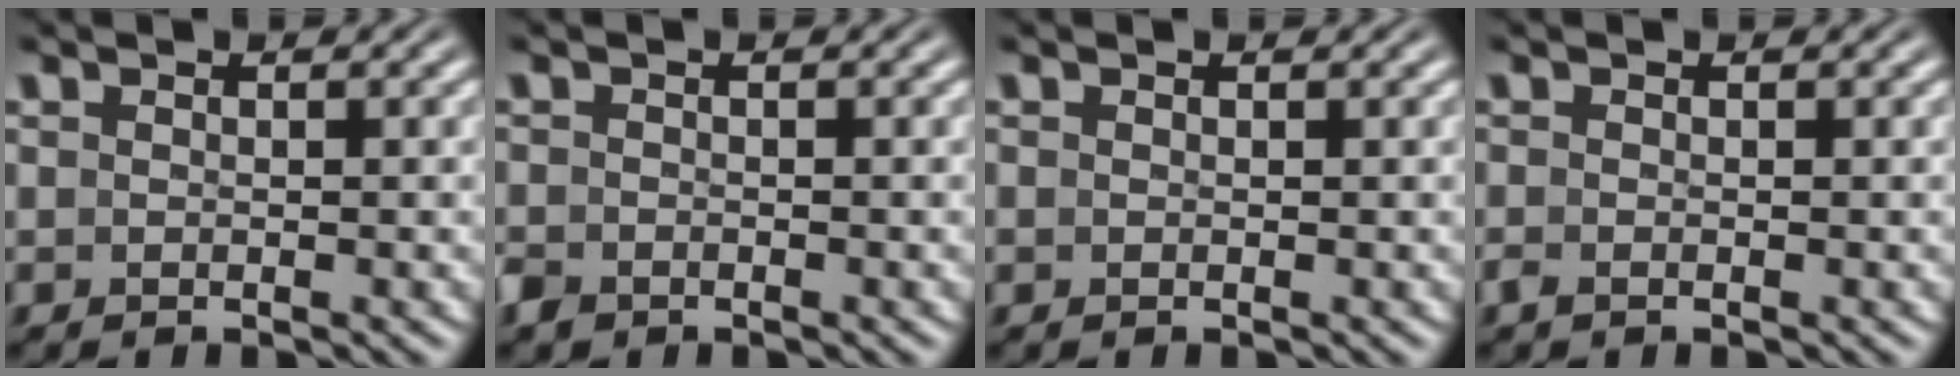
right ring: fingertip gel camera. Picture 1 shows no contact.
{"total": 1.5, "force": [-1.2, 0.8, 0.2], "torque": [-0.010, -0.013, -0.018]}
{"total": 1.1, "force": [-0.8, -0.9, -0.1], "torque": [0.005, -0.015, 0.000]}
{"total": 1.0, "force": [-0.8, 0.3, 0.4], "torque": [-0.010, -0.005, -0.013]}